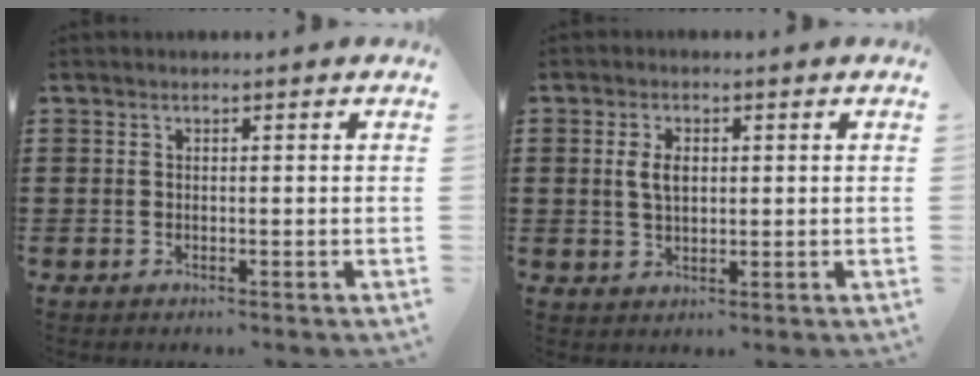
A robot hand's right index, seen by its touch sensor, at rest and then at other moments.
{"total": 3.6, "force": [0.6, 2.0, 2.9], "torque": [-0.067, 0.007, 0.008]}